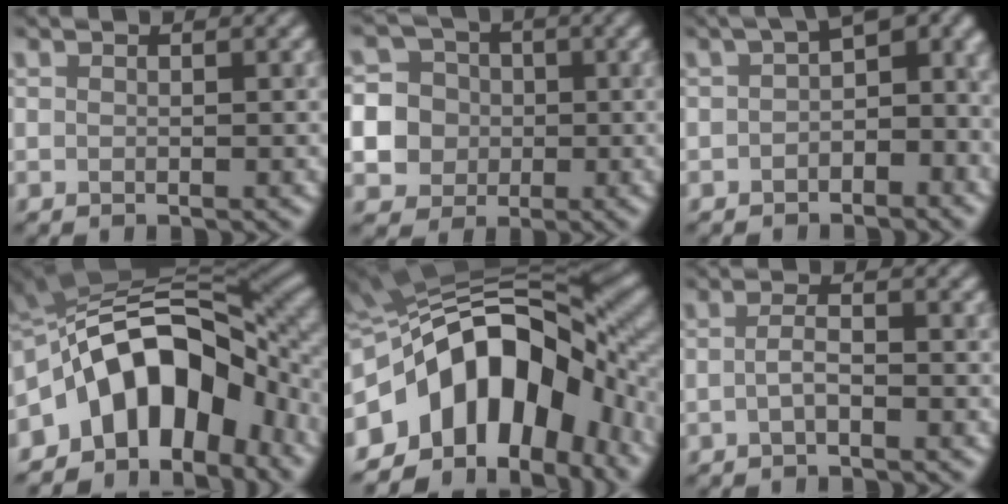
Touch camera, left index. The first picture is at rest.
{"total": 10.2, "force": [-1.3, 9.8, 2.5], "torque": [-0.079, -0.003, -0.035]}
{"total": 7.2, "force": [-1.0, 4.2, 5.8], "torque": [-0.054, 0.015, -0.026]}
{"total": 12.1, "force": [-4.7, 7.1, 8.5], "torque": [-0.116, 0.020, -0.092]}
{"total": 14.9, "force": [-3.9, 9.0, 11.2], "torque": [-0.156, 0.021, -0.083]}
{"total": 1.5, "force": [-0.4, 0.3, 1.4], "torque": [-0.030, 0.004, -0.012]}